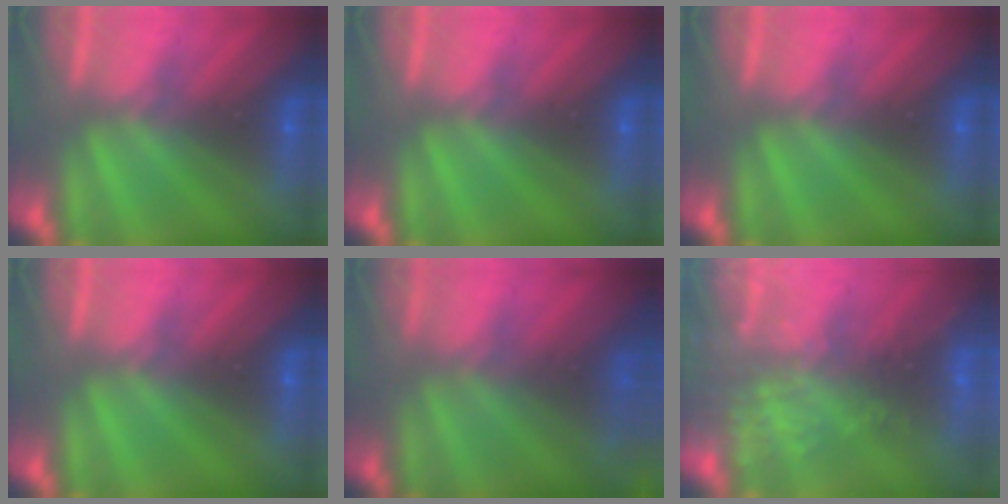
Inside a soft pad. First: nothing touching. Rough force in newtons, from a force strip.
{"total": 0.0}
{"total": 0.0}
{"total": 0.0}
{"total": 11.3}
{"total": 6.6}